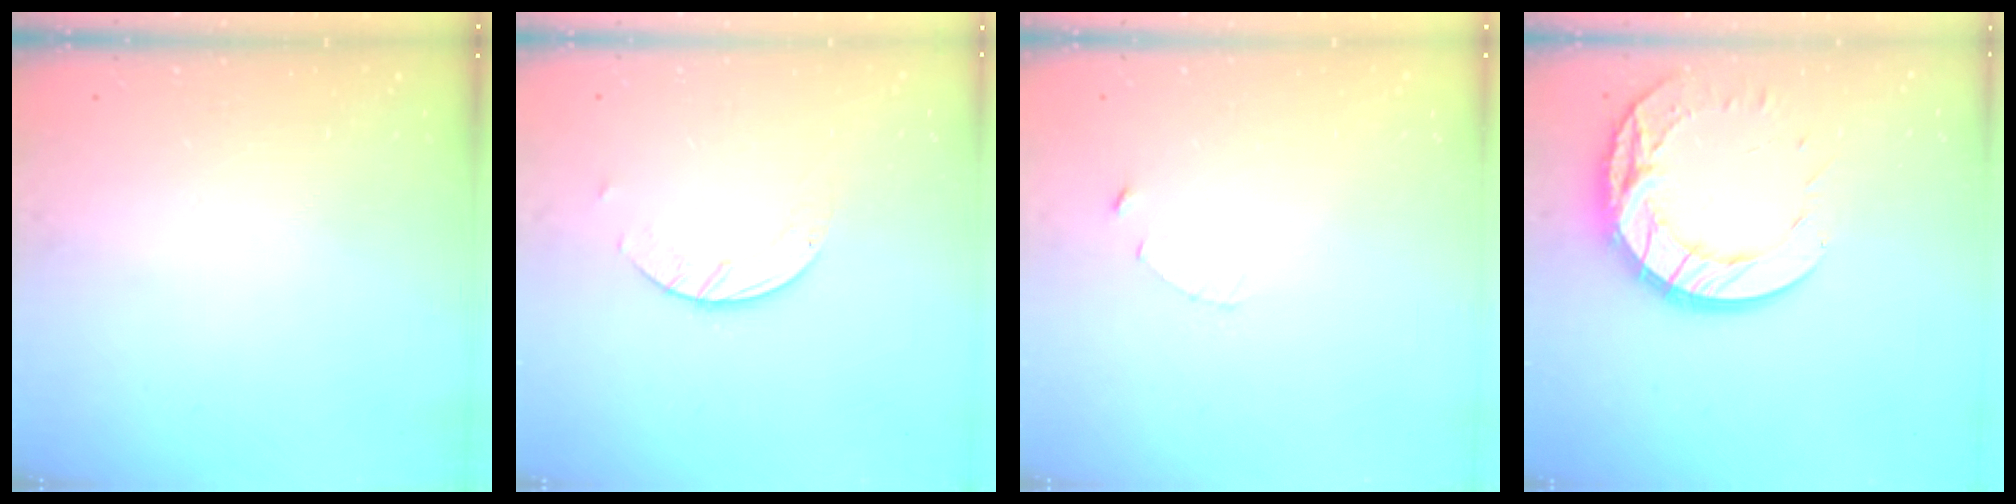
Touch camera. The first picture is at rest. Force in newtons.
{"total": 2.8, "press": 2.8, "slide": 0.3}
{"total": 1.0, "press": 1.0, "slide": 0.2}
{"total": 14.8, "press": 14.7, "slide": 1.1}